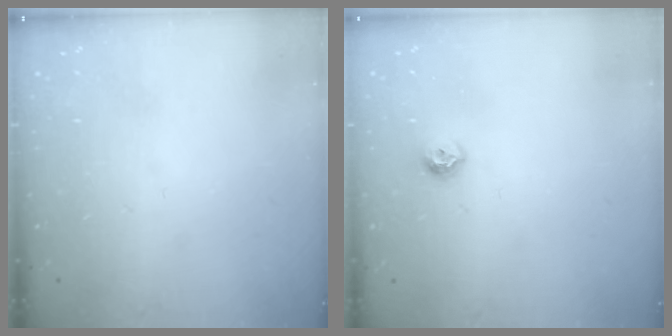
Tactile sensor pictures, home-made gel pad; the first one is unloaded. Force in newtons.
{"total": 6.8, "press": 6.7, "slide": 1.0}